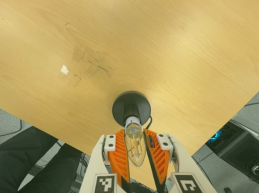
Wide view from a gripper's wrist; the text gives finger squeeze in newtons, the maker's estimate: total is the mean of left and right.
{"total": 10.9, "left": 10.1, "right": 11.7}